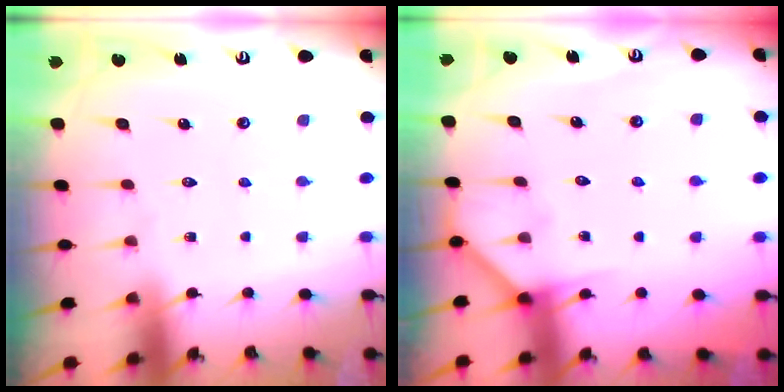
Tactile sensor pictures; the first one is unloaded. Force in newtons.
{"total": 4.0, "press": 3.9, "slide": 0.6}